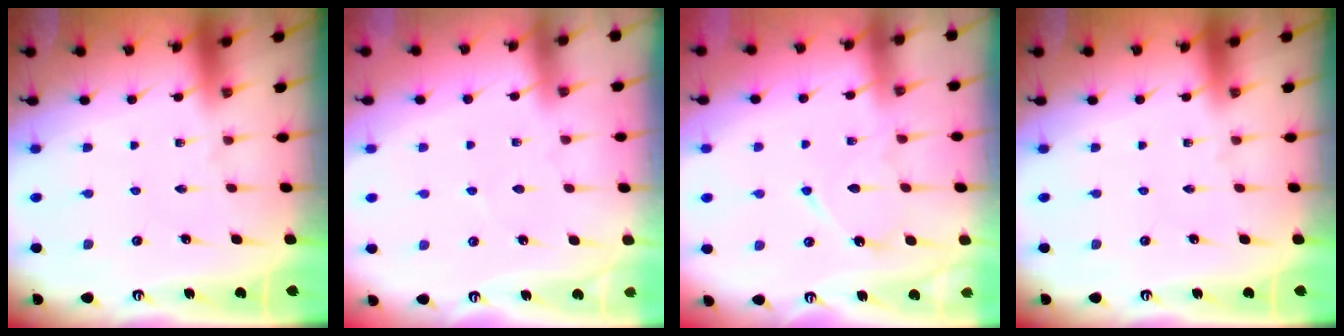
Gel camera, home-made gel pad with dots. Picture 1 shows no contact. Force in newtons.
{"total": 2.4, "press": 2.4, "slide": 0.3}
{"total": 9.5, "press": 9.4, "slide": 0.9}
{"total": 0.0}